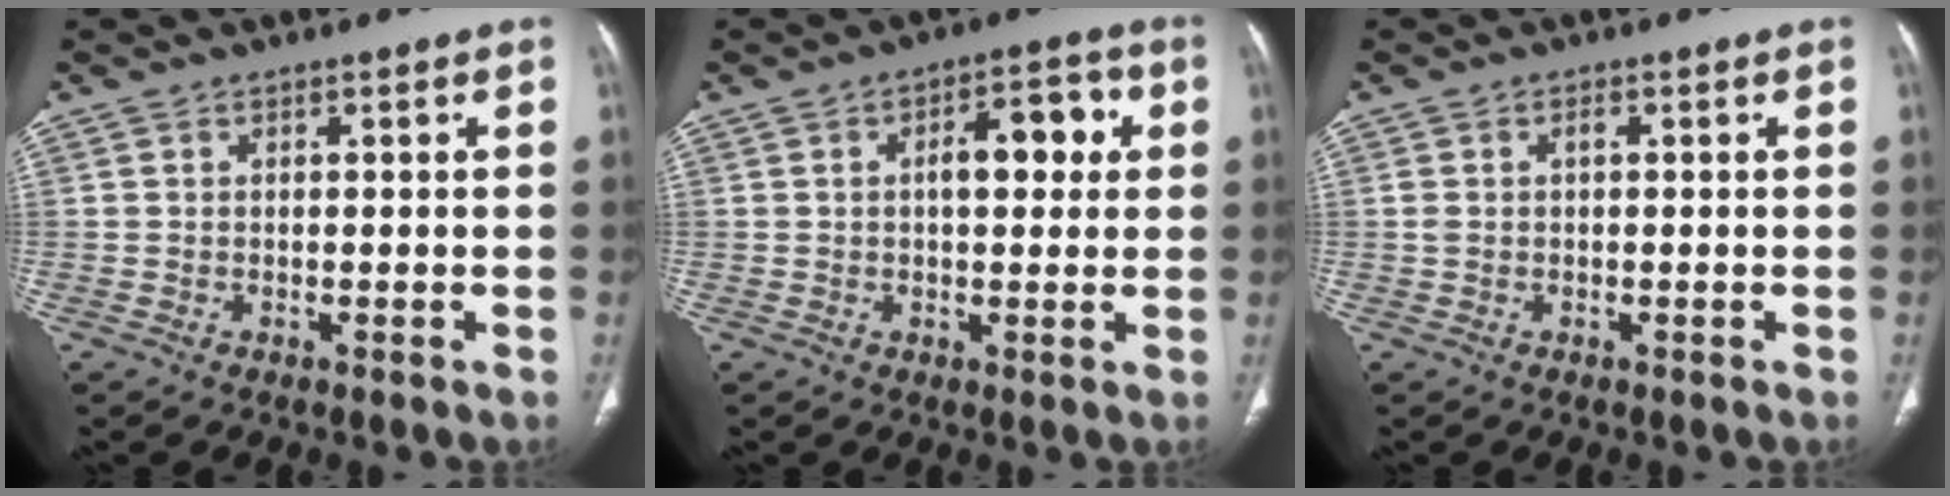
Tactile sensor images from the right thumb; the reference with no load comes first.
{"total": 8.3, "force": [1.6, 4.1, 7.1], "torque": [-0.078, 0.017, 0.018]}
{"total": 1.6, "force": [0.2, 0.9, 1.3], "torque": [-0.036, 0.011, 0.004]}